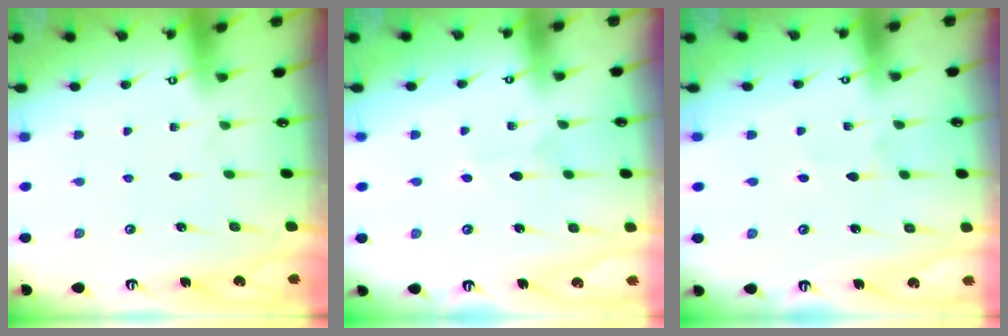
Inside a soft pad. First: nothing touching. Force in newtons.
{"total": 4.2, "press": 4.2, "slide": 0.4}
{"total": 2.8, "press": 2.8, "slide": 0.3}